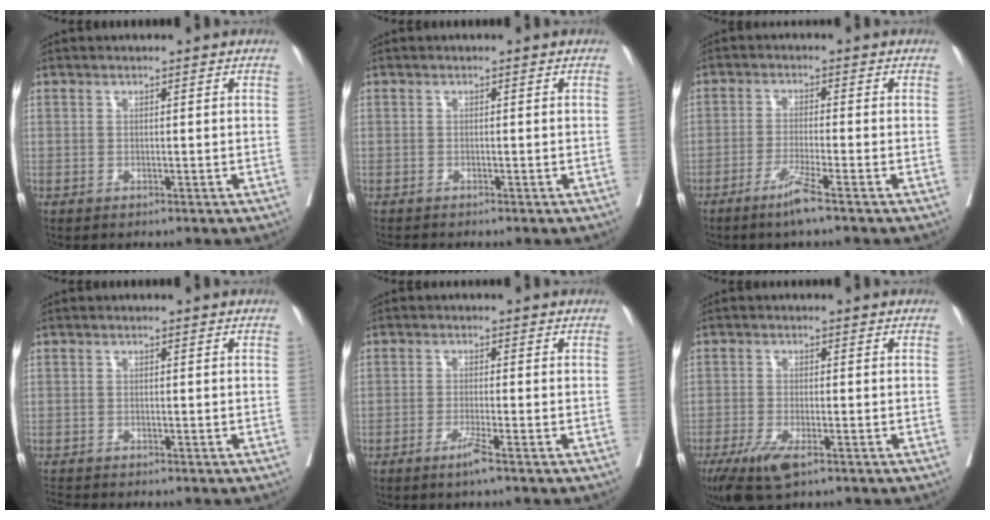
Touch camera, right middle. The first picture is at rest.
{"total": 1.0, "force": [-1.0, -0.3, 0.1], "torque": [-0.011, -0.007, -0.019]}
{"total": 4.3, "force": [-2.8, -0.7, 3.1], "torque": [-0.062, -0.010, -0.057]}
{"total": 1.2, "force": [-1.2, -0.2, -0.1], "torque": [-0.009, -0.011, -0.024]}
{"total": 2.6, "force": [-1.6, -0.5, 1.9], "torque": [-0.038, -0.006, -0.032]}
{"total": 5.7, "force": [-3.4, 1.4, 4.3], "torque": [-0.082, -0.015, -0.058]}